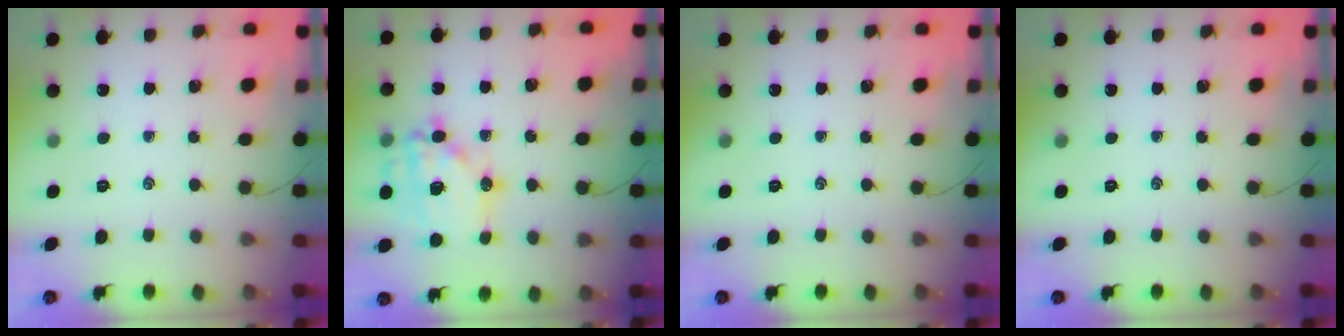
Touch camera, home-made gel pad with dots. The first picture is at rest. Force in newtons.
{"total": 16.3, "press": 16.0, "slide": 3.4}
{"total": 0.0}
{"total": 0.0}